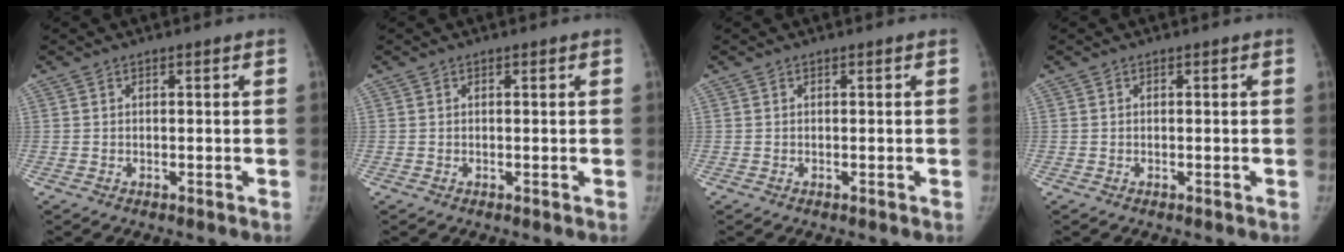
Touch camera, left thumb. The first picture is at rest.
{"total": 0.0}
{"total": 0.0}
{"total": 0.0}